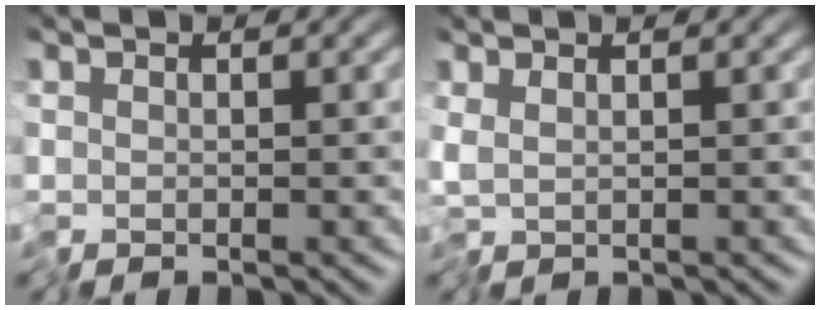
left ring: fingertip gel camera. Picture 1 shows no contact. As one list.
[{"total": 1.0, "force": [0.0, 0.2, 0.9], "torque": [-0.025, -0.001, 0.001]}]